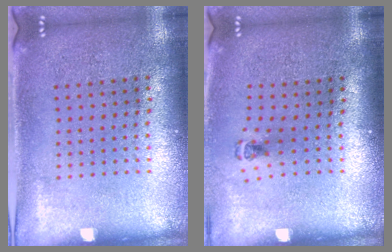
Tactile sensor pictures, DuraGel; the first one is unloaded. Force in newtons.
{"total": 0.5, "press": 0.4, "slide": 0.3}